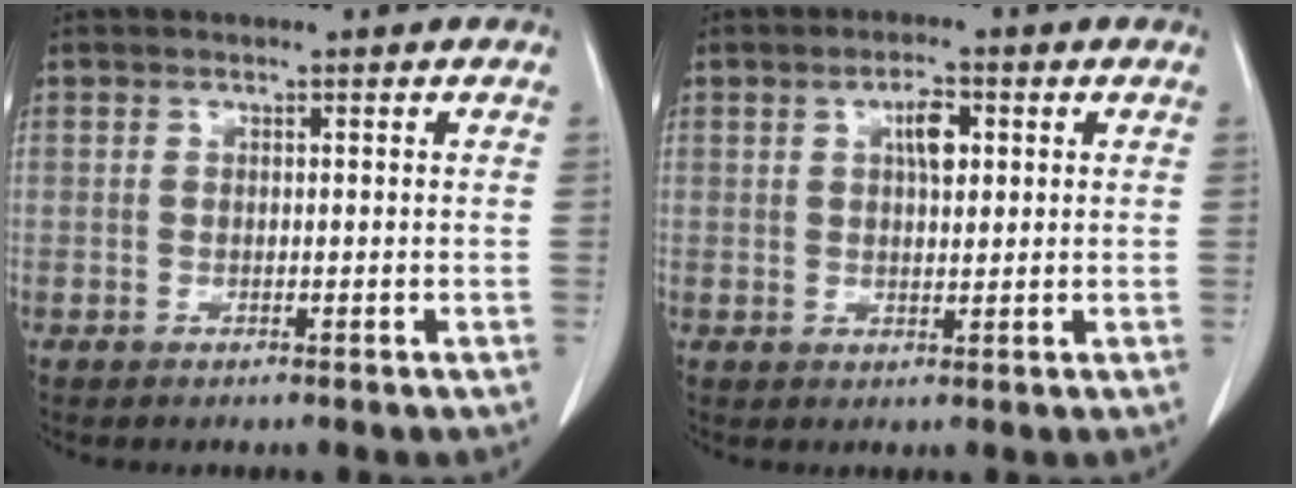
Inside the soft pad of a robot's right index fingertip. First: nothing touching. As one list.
[{"total": 3.7, "force": [1.2, 1.4, 3.3], "torque": [-0.056, 0.003, 0.019]}]